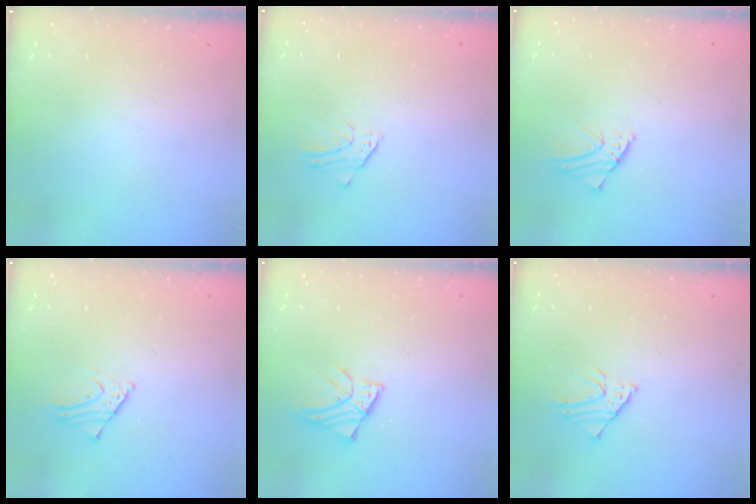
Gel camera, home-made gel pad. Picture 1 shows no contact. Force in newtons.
{"total": 1.5, "press": 1.5, "slide": 0.1}
{"total": 1.5, "press": 1.5, "slide": 0.0}
{"total": 2.1, "press": 2.1, "slide": 0.1}
{"total": 3.1, "press": 3.1, "slide": 0.3}
{"total": 2.9, "press": 2.9, "slide": 0.2}